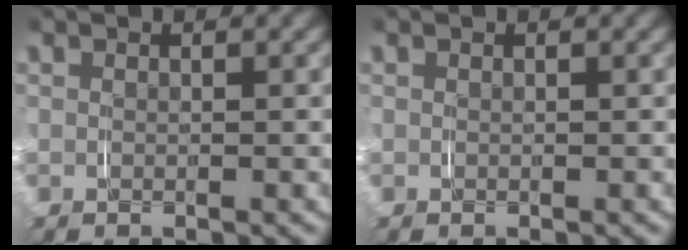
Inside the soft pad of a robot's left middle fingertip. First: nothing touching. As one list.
[{"total": 0.0}]